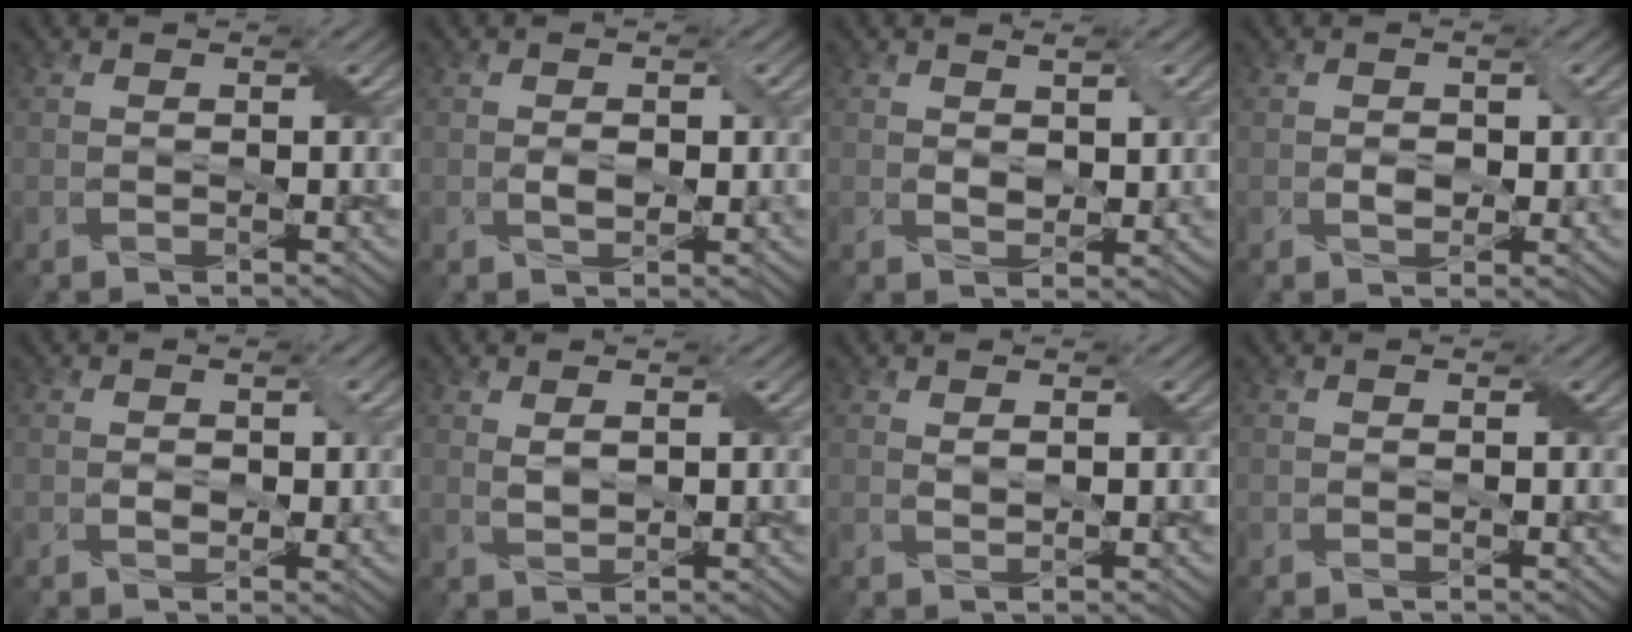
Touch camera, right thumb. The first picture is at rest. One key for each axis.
{"total": 2.0, "fx": 0.0, "fy": 1.1, "fz": 1.7, "tx": -0.035, "ty": -0.003, "tz": 0.004}
{"total": 2.6, "fx": 0.9, "fy": 1.4, "fz": 1.9, "tx": -0.039, "ty": -0.004, "tz": 0.020}
{"total": 2.0, "fx": -0.1, "fy": 1.4, "fz": 1.4, "tx": -0.029, "ty": -0.004, "tz": 0.000}
{"total": 1.8, "fx": 0.0, "fy": 1.1, "fz": 1.3, "tx": -0.025, "ty": -0.004, "tz": 0.002}
{"total": 1.6, "fx": 0.8, "fy": 0.6, "fz": 1.2, "tx": -0.032, "ty": 0.000, "tz": 0.019}
{"total": 0.8, "fx": 0.5, "fy": 0.3, "fz": 0.6, "tx": -0.016, "ty": 0.001, "tz": 0.011}
{"total": 0.0}